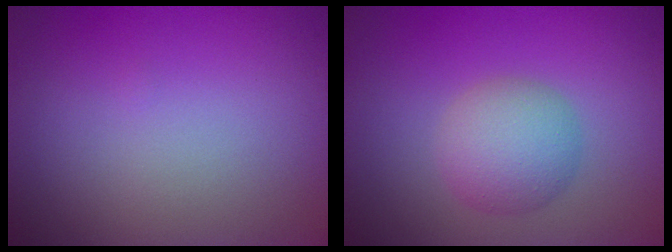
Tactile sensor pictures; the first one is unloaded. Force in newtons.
{"total": 3.7, "press": 3.7, "slide": 0.1}